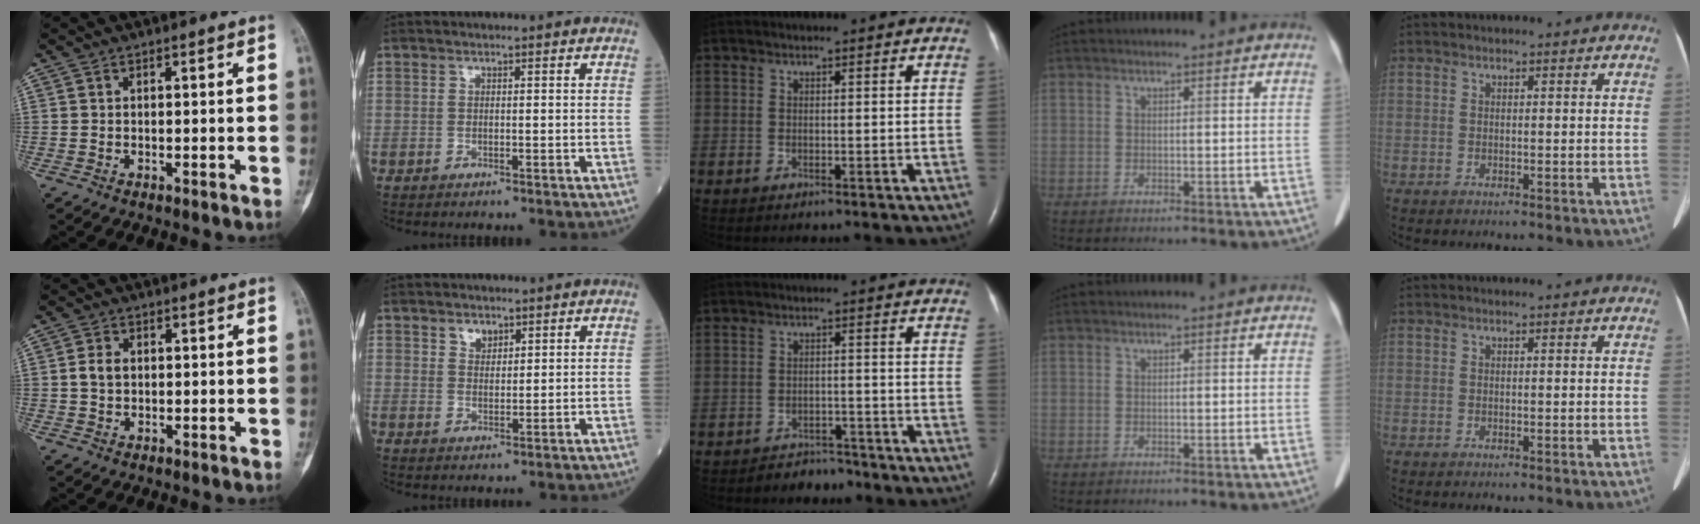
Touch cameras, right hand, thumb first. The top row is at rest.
{"thumb": {"total": 3.0, "force": [0.2, 2.2, 1.9], "torque": [-0.035, 0.006, 0.002]}, "index": {"total": 2.3, "force": [1.6, 1.4, 1.0], "torque": [-0.016, -0.001, 0.029]}, "middle": {"total": 3.4, "force": [-3.1, 1.5, -0.3], "torque": [0.001, 0.002, -0.047]}}